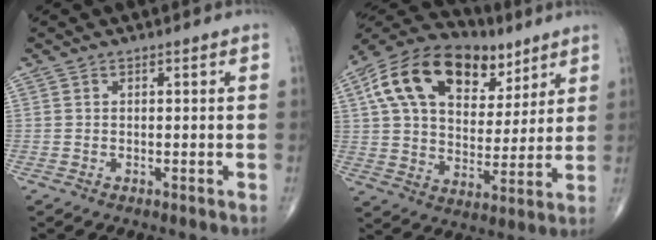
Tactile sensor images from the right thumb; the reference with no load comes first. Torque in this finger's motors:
{"motor_torque": [0.41, 0.91, 1.48, 0.74, 0.51]}